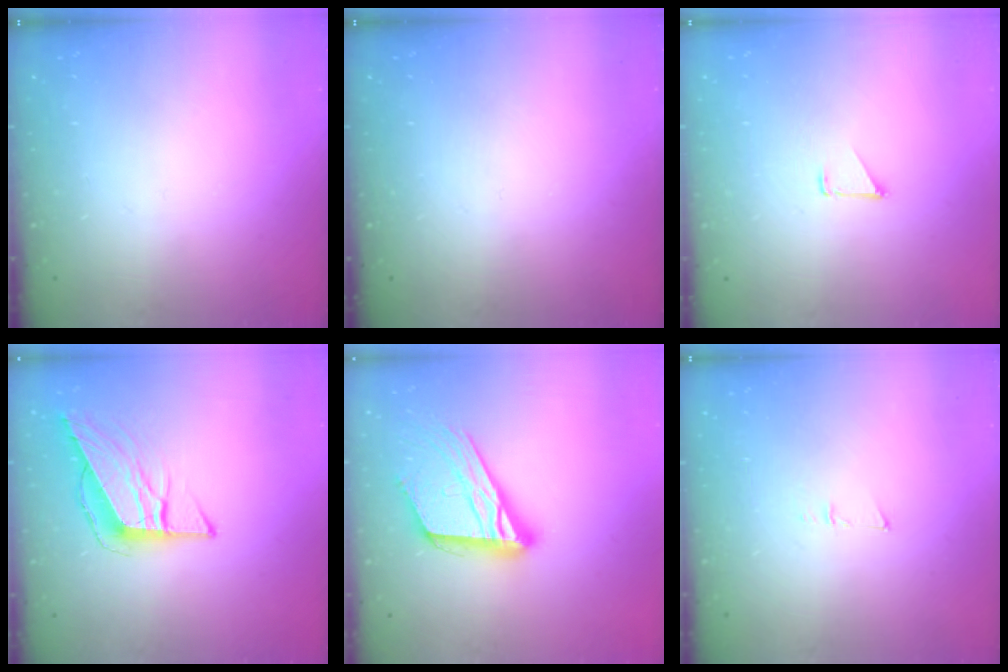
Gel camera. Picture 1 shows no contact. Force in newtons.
{"total": 0.0}
{"total": 0.7, "press": 0.7, "slide": 0.1}
{"total": 9.3, "press": 9.2, "slide": 1.6}
{"total": 19.6, "press": 19.4, "slide": 2.8}
{"total": 4.2, "press": 4.0, "slide": 1.1}